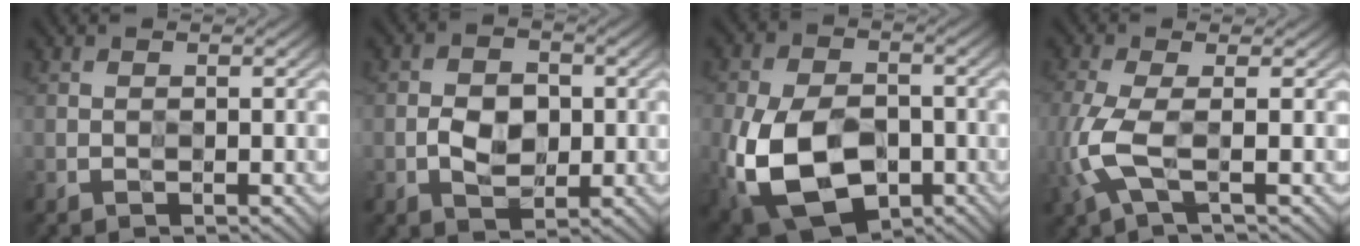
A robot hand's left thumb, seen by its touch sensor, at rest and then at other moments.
{"total": 3.7, "force": [-0.5, 2.8, 2.3], "torque": [-0.031, 0.001, -0.014]}
{"total": 12.9, "force": [-4.1, 8.6, 8.6], "torque": [-0.202, -0.033, -0.067]}
{"total": 5.8, "force": [-1.7, 2.0, 5.1], "torque": [-0.148, -0.002, -0.033]}